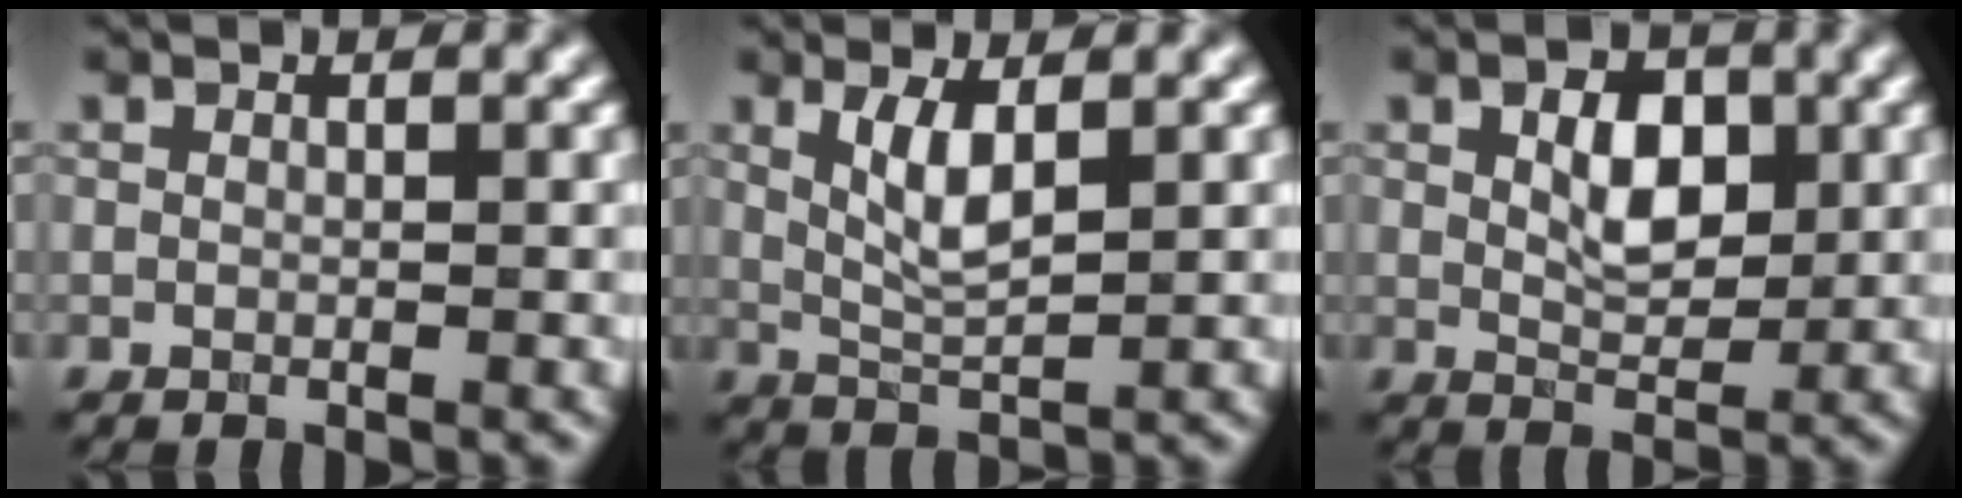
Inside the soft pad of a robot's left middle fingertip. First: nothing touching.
{"total": 2.9, "force": [0.9, 0.7, 2.7], "torque": [-0.066, -0.005, 0.031]}
{"total": 3.1, "force": [0.7, 1.8, 2.4], "torque": [-0.049, 0.002, 0.020]}